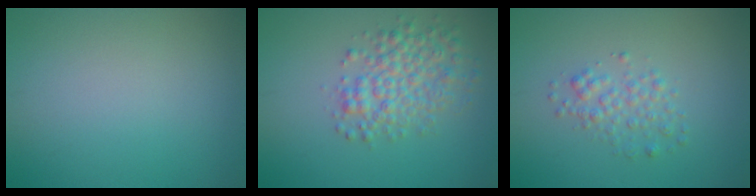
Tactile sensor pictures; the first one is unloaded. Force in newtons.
{"total": 4.3, "press": 4.3, "slide": 0.1}
{"total": 2.0, "press": 2.0, "slide": 0.1}